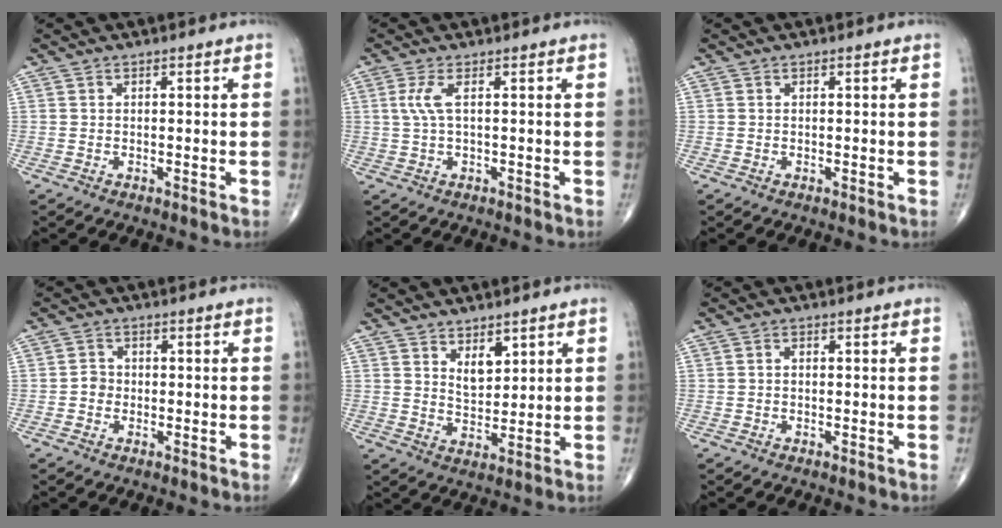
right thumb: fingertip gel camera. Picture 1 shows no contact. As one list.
[{"total": 3.1, "force": [0.6, 0.6, 2.9], "torque": [-0.088, 0.007, 0.015]}, {"total": 0.0}, {"total": 2.1, "force": [-0.6, 1.9, 0.8], "torque": [-0.002, 0.007, -0.016]}, {"total": 5.0, "force": [2.8, 2.6, 3.2], "torque": [-0.035, -0.027, 0.054]}, {"total": 0.7, "force": [-0.2, 0.5, 0.5], "torque": [-0.007, 0.001, -0.007]}]